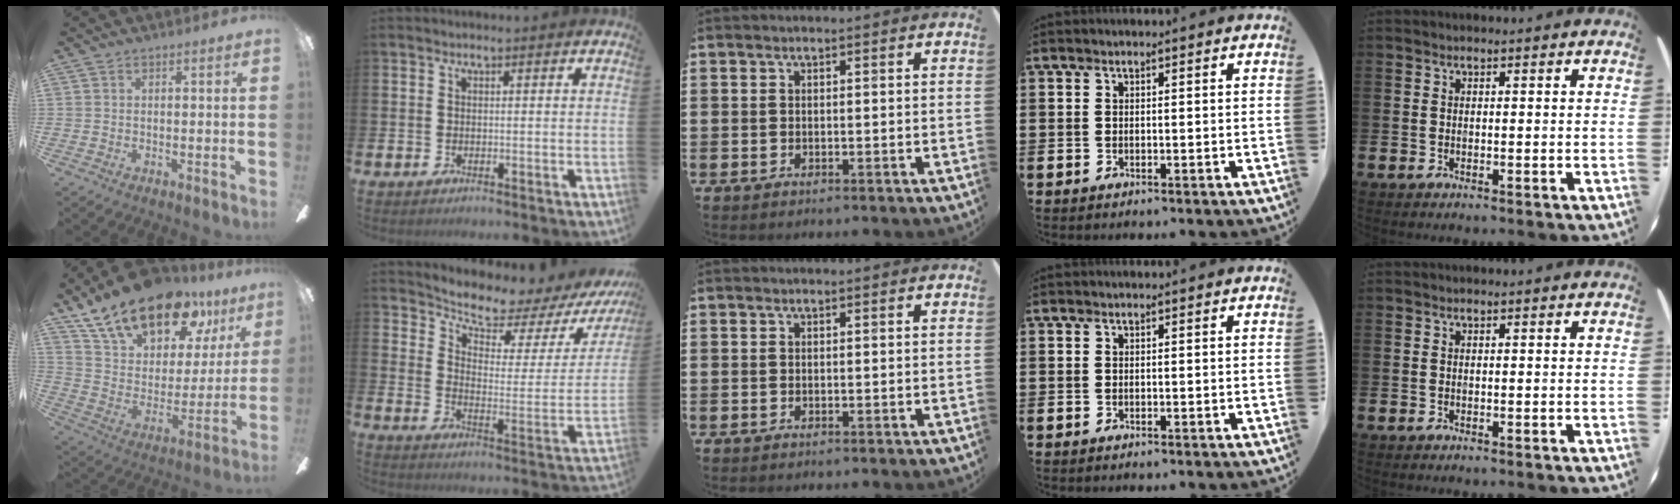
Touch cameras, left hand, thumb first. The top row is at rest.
{"thumb": {"total": 20.8, "force": [14.9, 9.6, 10.9], "torque": [-0.183, -0.088, 0.260]}, "index": {"total": 6.6, "force": [6.2, 1.6, 1.8], "torque": [-0.059, -0.054, 0.099]}}